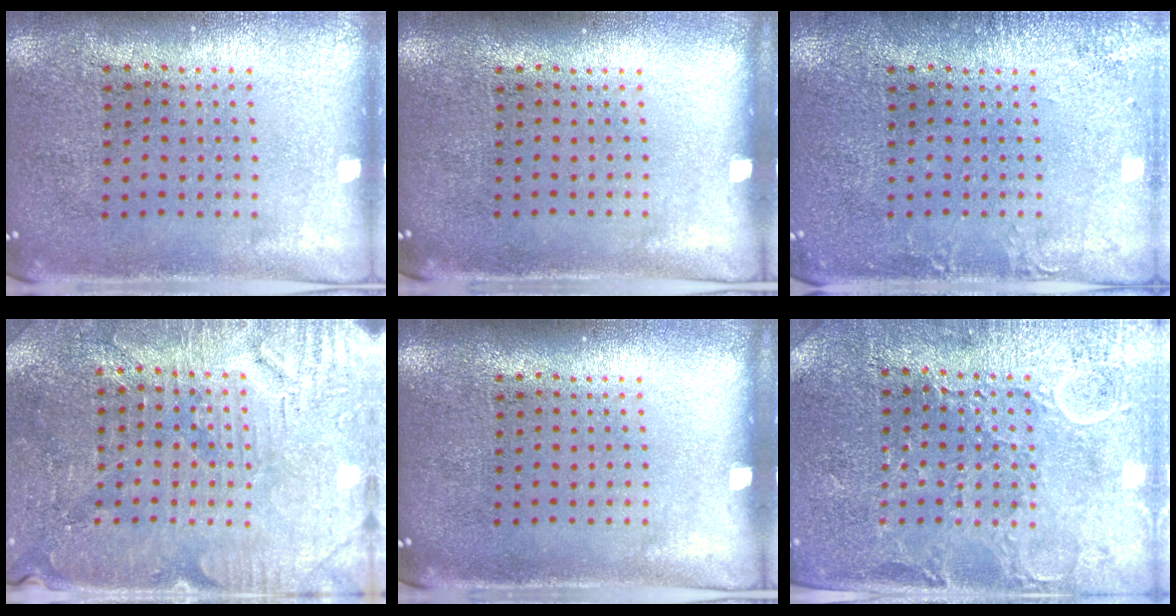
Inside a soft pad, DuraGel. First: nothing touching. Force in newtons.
{"total": 0.0}
{"total": 1.9, "press": 1.9, "slide": 0.2}
{"total": 3.3, "press": 3.2, "slide": 0.3}
{"total": 0.0}
{"total": 3.2, "press": 3.2, "slide": 0.5}